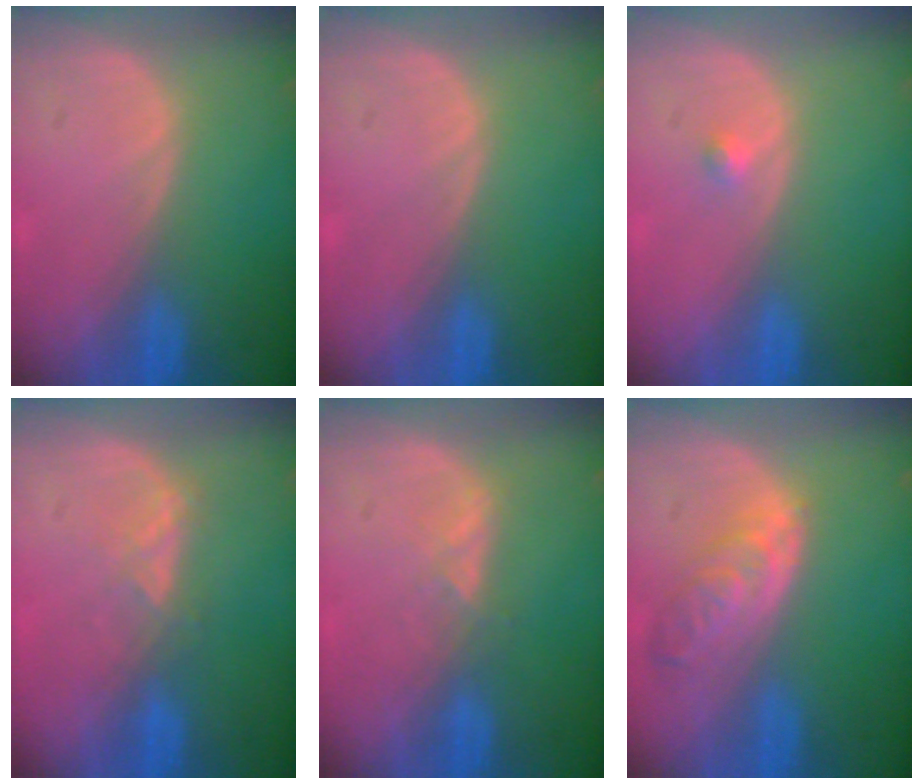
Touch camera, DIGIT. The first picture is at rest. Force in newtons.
{"total": 0.0}
{"total": 1.1, "press": 0.9, "slide": 0.5}
{"total": 2.9, "press": 2.8, "slide": 0.7}
{"total": 2.0, "press": 2.0, "slide": 0.3}
{"total": 5.8, "press": 5.3, "slide": 2.3}